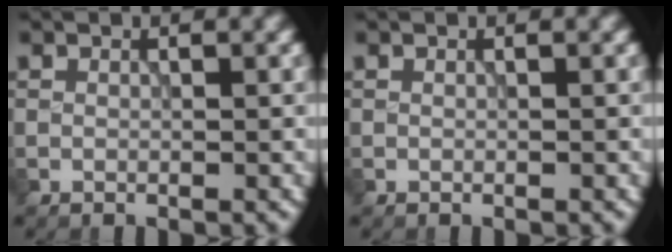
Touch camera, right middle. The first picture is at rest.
{"total": 0.0}